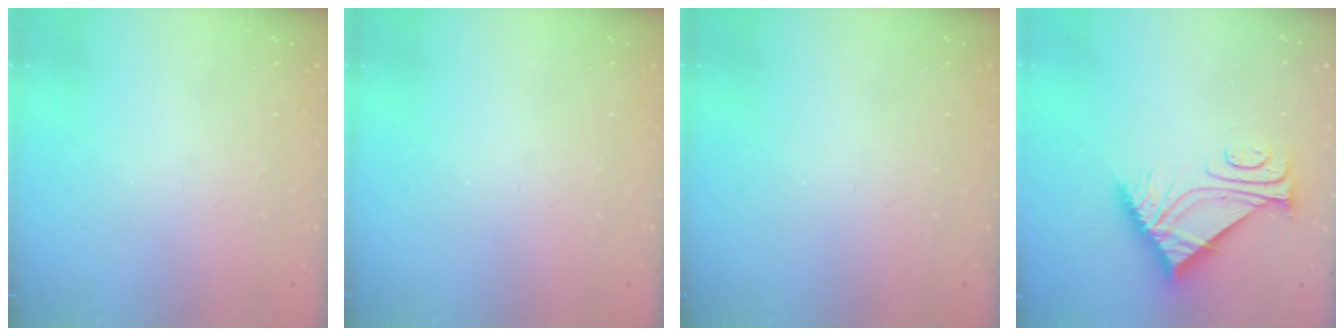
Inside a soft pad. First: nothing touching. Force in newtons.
{"total": 0.0}
{"total": 0.0}
{"total": 8.7, "press": 8.7, "slide": 0.1}